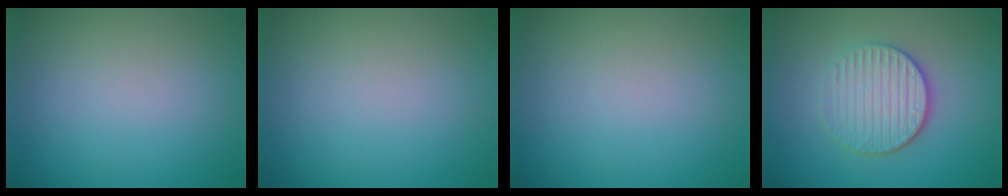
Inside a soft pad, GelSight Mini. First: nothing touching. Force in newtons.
{"total": 0.0}
{"total": 0.0}
{"total": 3.9, "press": 3.4, "slide": 1.9}